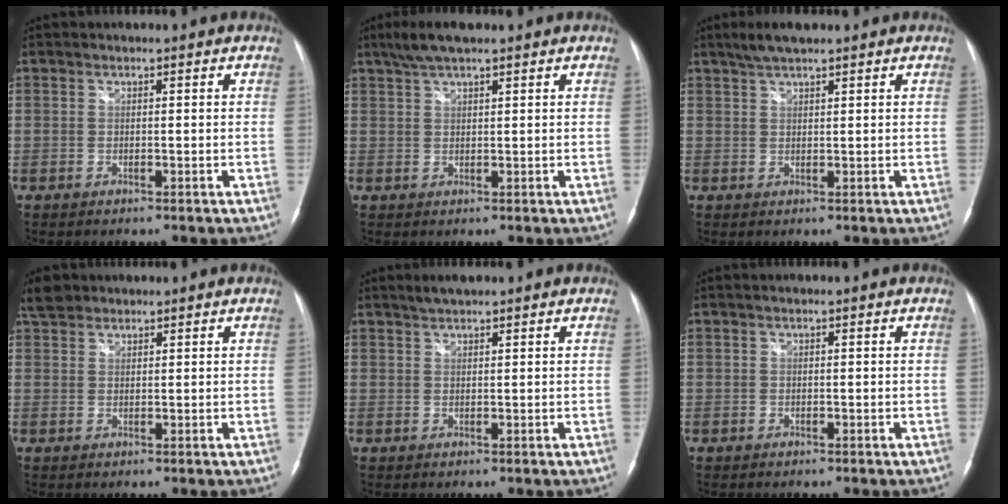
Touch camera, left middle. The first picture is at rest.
{"total": 4.9, "force": [3.8, 0.9, 3.1], "torque": [-0.067, 0.017, 0.072]}
{"total": 3.7, "force": [3.0, 0.5, 2.1], "torque": [-0.049, 0.009, 0.059]}
{"total": 3.3, "force": [2.7, 1.7, 0.7], "torque": [-0.024, 0.015, 0.053]}
{"total": 2.0, "force": [1.8, 0.3, 0.9], "torque": [-0.021, 0.006, 0.035]}
{"total": 0.0}